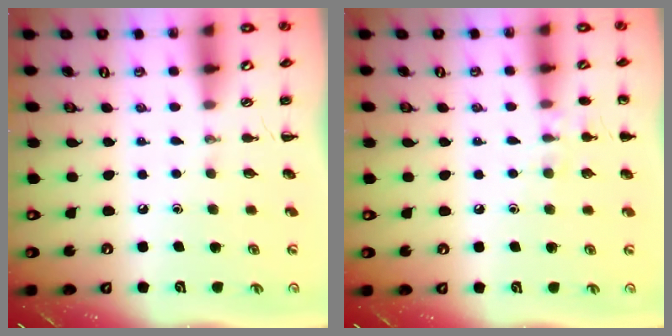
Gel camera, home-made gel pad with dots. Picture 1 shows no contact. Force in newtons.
{"total": 7.1, "press": 6.7, "slide": 2.2}